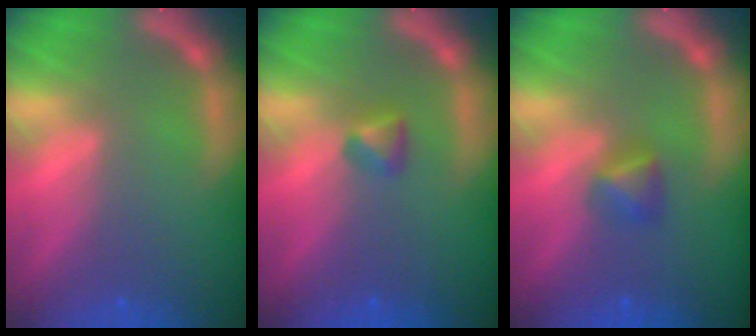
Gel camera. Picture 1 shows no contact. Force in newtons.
{"total": 1.4}
{"total": 1.9}